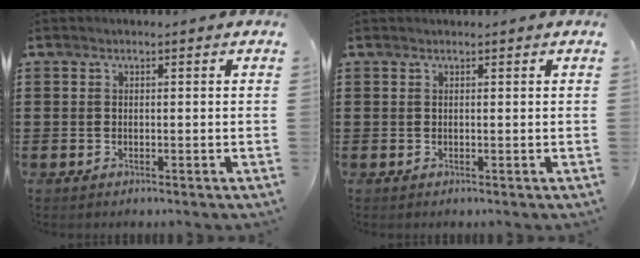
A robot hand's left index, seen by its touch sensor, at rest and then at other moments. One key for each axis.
{"total": 0.0}